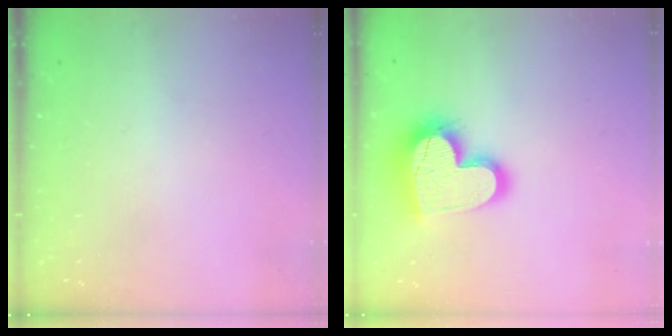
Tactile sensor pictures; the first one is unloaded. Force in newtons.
{"total": 18.7, "press": 18.6, "slide": 1.4}